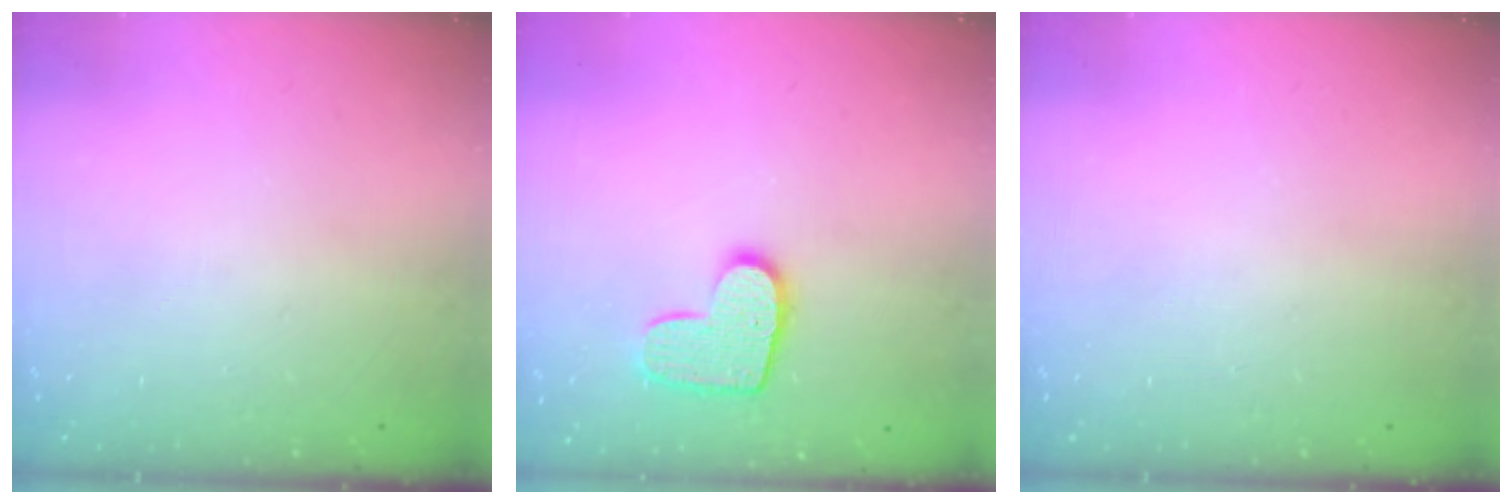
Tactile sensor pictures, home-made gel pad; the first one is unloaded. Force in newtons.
{"total": 11.2, "press": 11.2, "slide": 0.6}
{"total": 0.0}